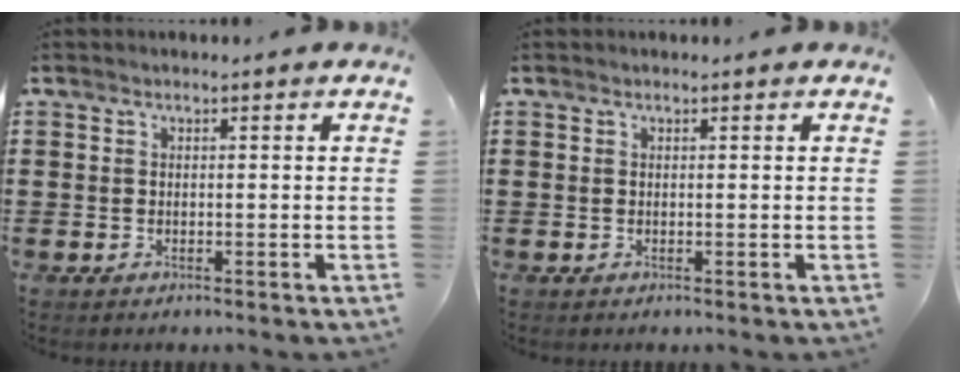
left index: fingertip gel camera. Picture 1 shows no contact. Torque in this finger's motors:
{"motor_torque": [-0.19, 0.22, -0.03, 0.00]}